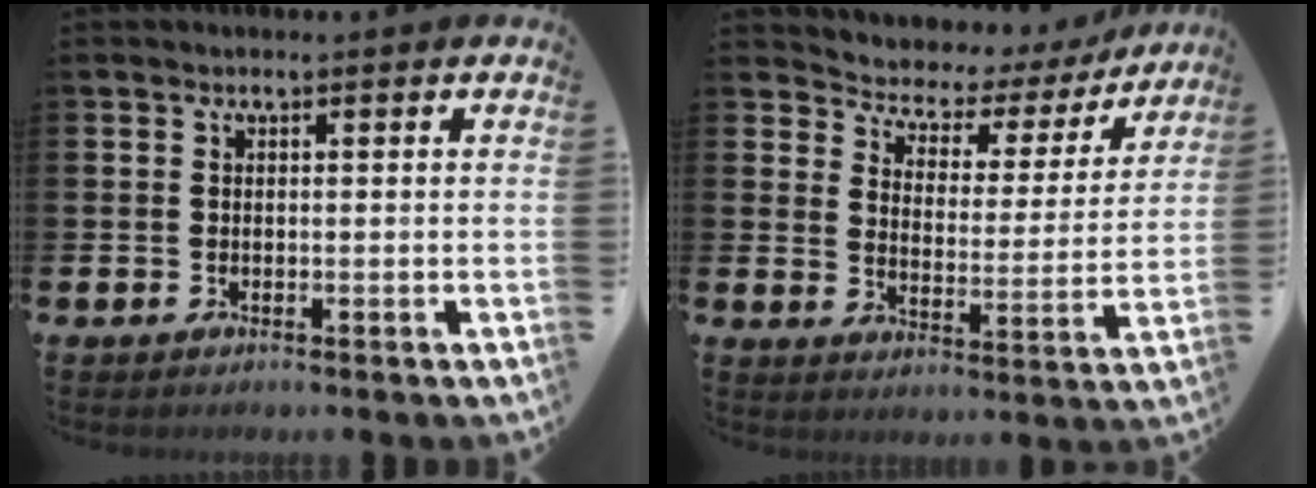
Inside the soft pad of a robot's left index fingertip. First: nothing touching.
{"total": 5.0, "force": [4.4, 2.3, 0.4], "torque": [-0.040, -0.038, 0.069]}